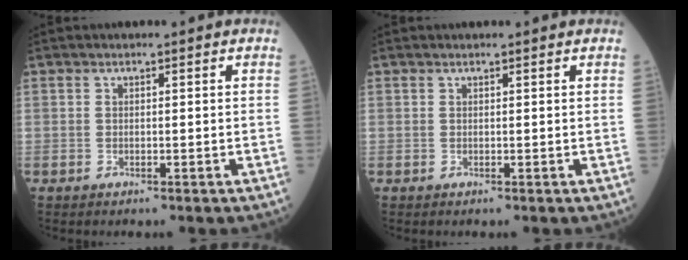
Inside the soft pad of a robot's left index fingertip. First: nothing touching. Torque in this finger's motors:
{"motor_torque": [0.19, -0.10, 0.03, 0.00]}